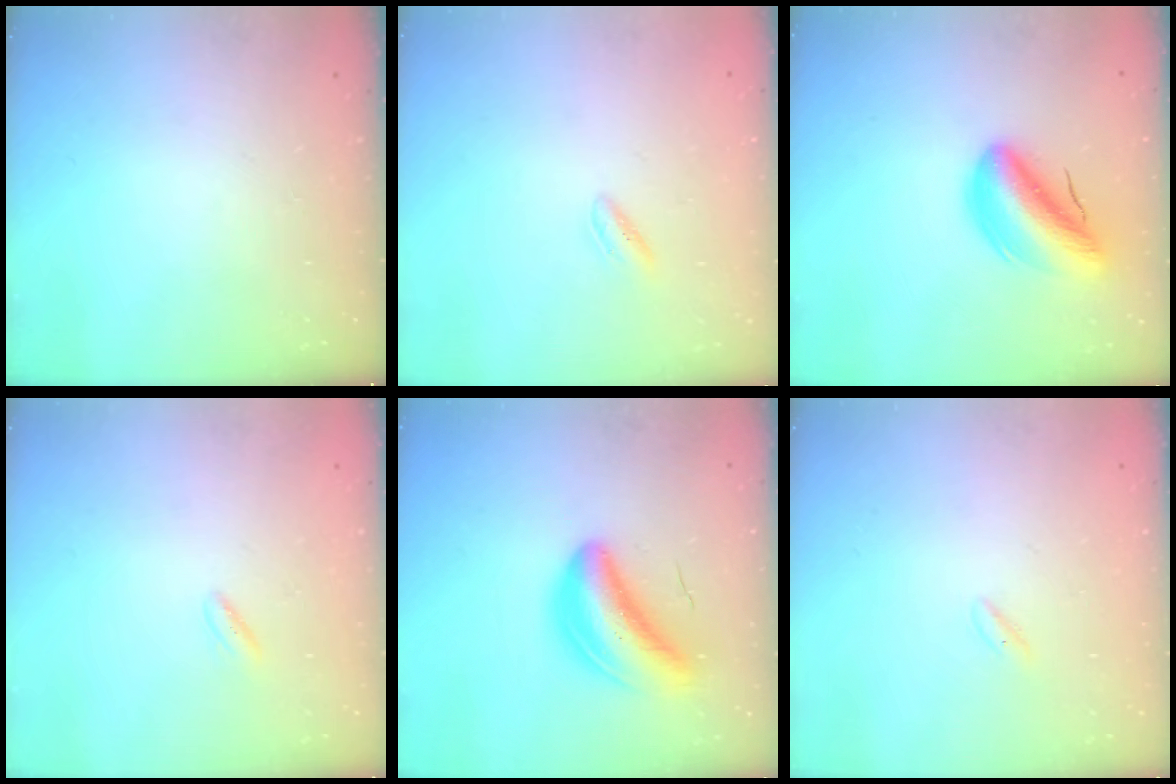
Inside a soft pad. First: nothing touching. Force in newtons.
{"total": 2.5, "press": 2.4, "slide": 0.7}
{"total": 10.9, "press": 10.5, "slide": 2.9}
{"total": 2.0, "press": 1.9, "slide": 0.8}
{"total": 9.1, "press": 8.5, "slide": 3.2}
{"total": 1.2, "press": 0.9, "slide": 0.8}